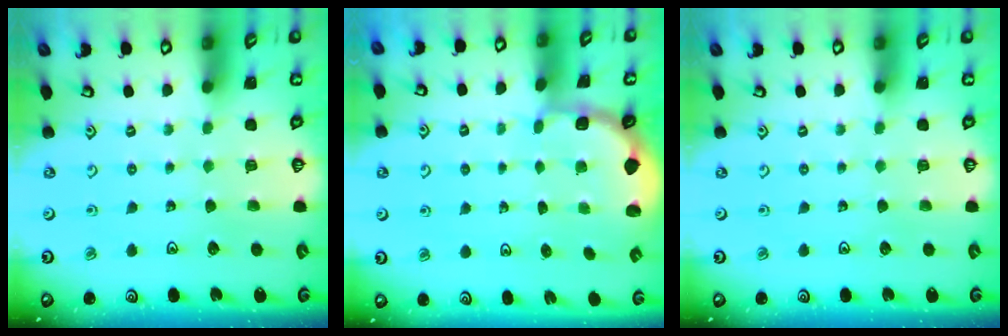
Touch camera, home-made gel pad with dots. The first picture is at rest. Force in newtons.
{"total": 1.9, "press": 1.8, "slide": 0.7}
{"total": 0.0}